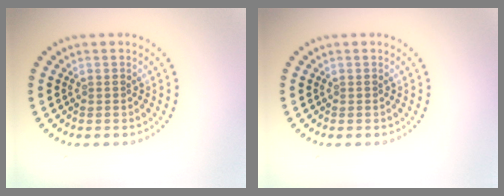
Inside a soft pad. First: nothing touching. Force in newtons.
{"total": 0.0}